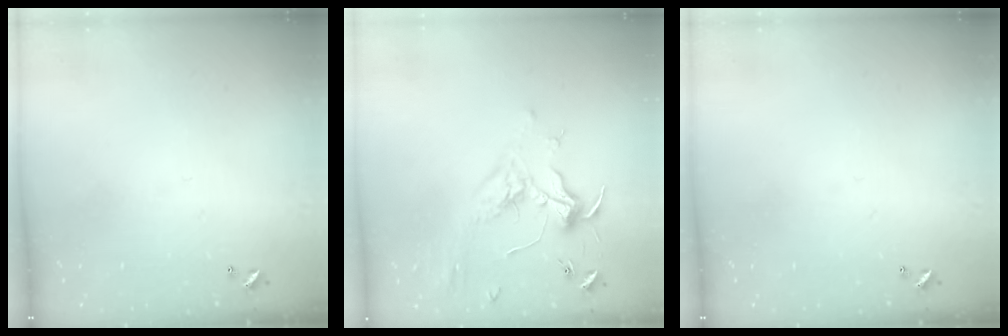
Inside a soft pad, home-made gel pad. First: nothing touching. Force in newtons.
{"total": 2.0, "press": 1.9, "slide": 0.7}
{"total": 0.0}